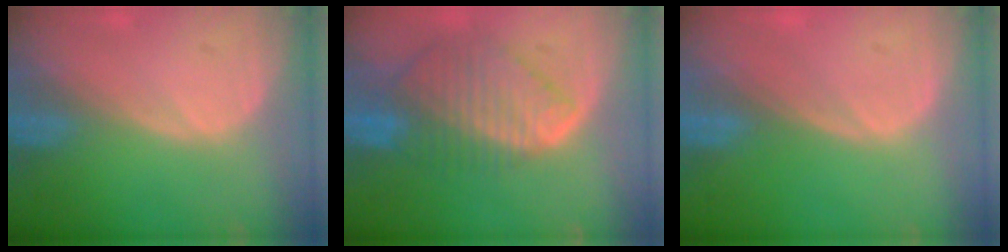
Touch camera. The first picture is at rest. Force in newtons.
{"total": 9.3, "press": 8.0, "slide": 4.7}
{"total": 0.0}